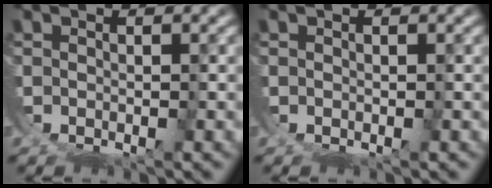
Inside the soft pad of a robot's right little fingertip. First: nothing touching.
{"total": 0.0}